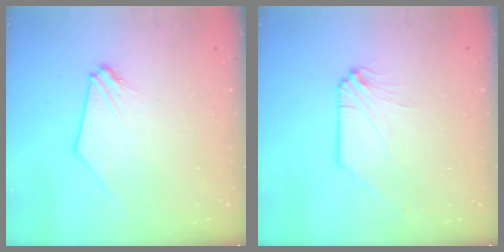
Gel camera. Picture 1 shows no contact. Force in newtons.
{"total": 0.0}